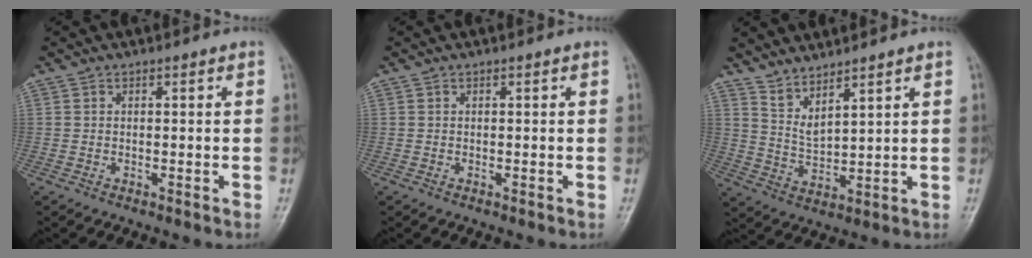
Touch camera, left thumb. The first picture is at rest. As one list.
[{"total": 0.0}, {"total": 5.6, "force": [4.7, 0.8, 2.9], "torque": [-0.056, -0.044, 0.102]}]